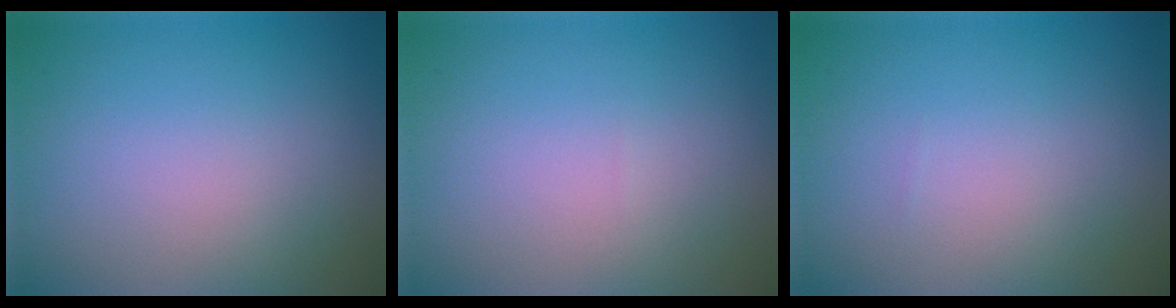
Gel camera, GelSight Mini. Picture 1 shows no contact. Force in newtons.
{"total": 0.0}
{"total": 0.0}